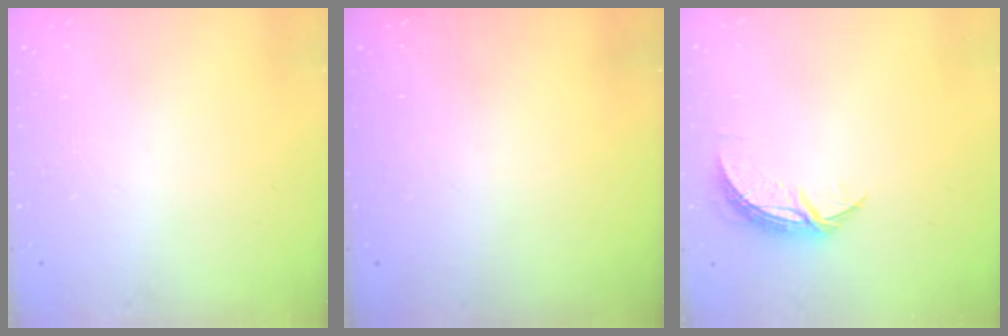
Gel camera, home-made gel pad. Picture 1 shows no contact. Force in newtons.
{"total": 0.0}
{"total": 6.7, "press": 6.7, "slide": 0.4}